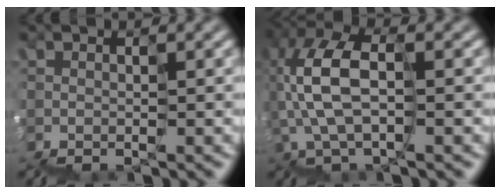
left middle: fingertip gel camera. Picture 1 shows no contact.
{"total": 5.2, "force": [1.2, 2.1, 4.6], "torque": [-0.129, 0.030, 0.017]}